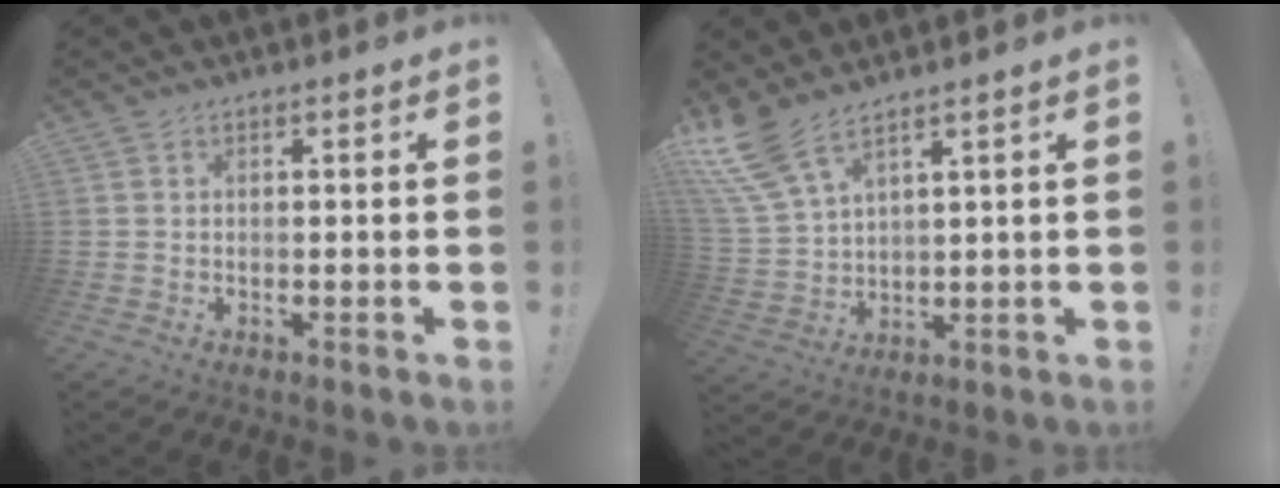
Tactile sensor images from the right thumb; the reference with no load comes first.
{"total": 8.9, "force": [6.8, 2.3, 5.3], "torque": [-0.110, -0.033, 0.131]}